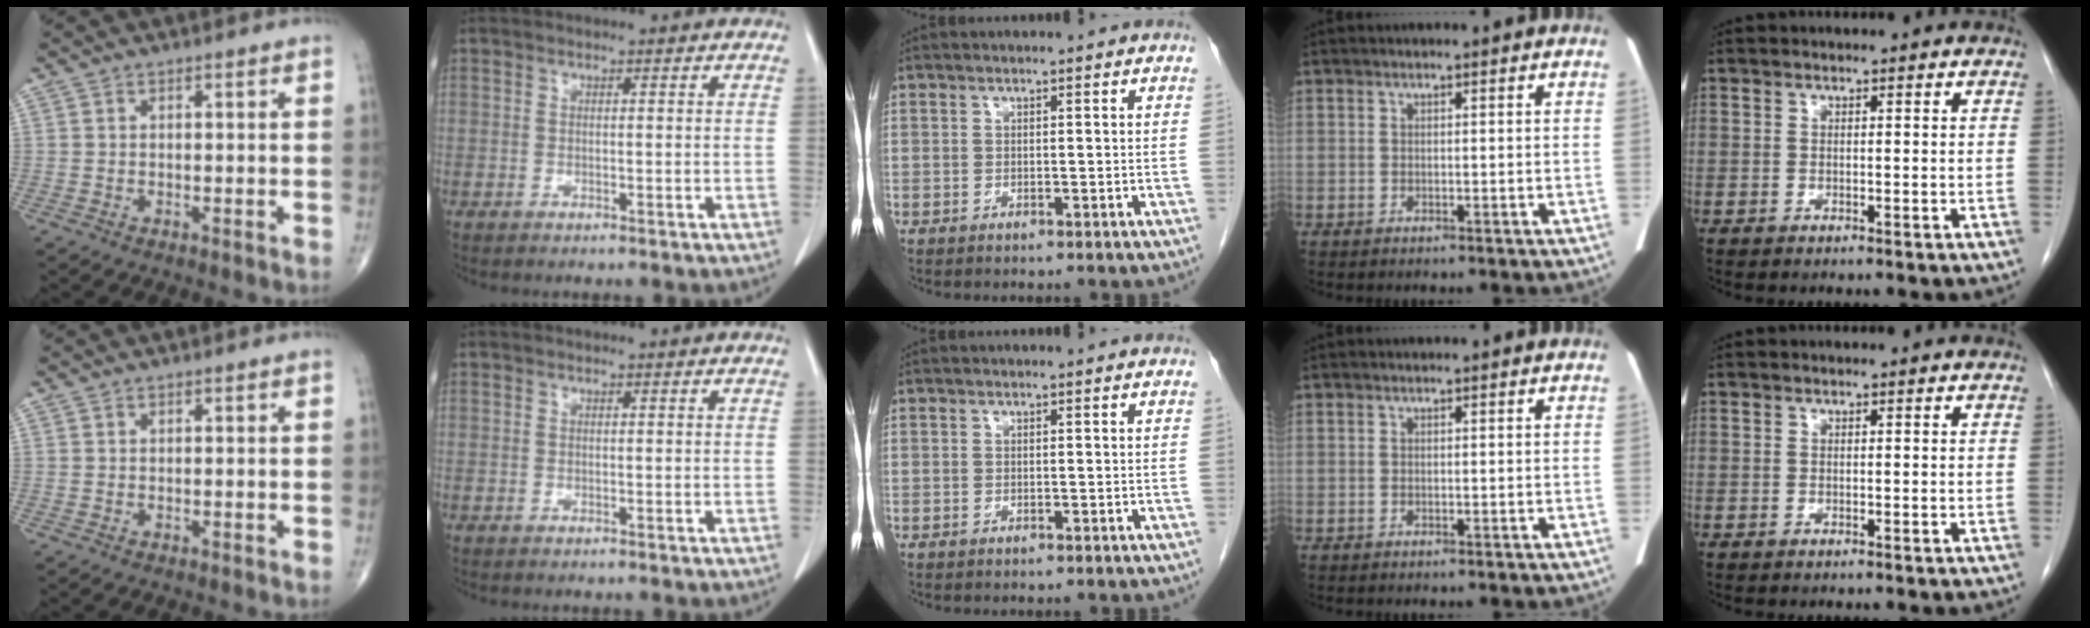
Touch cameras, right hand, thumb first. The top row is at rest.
{}